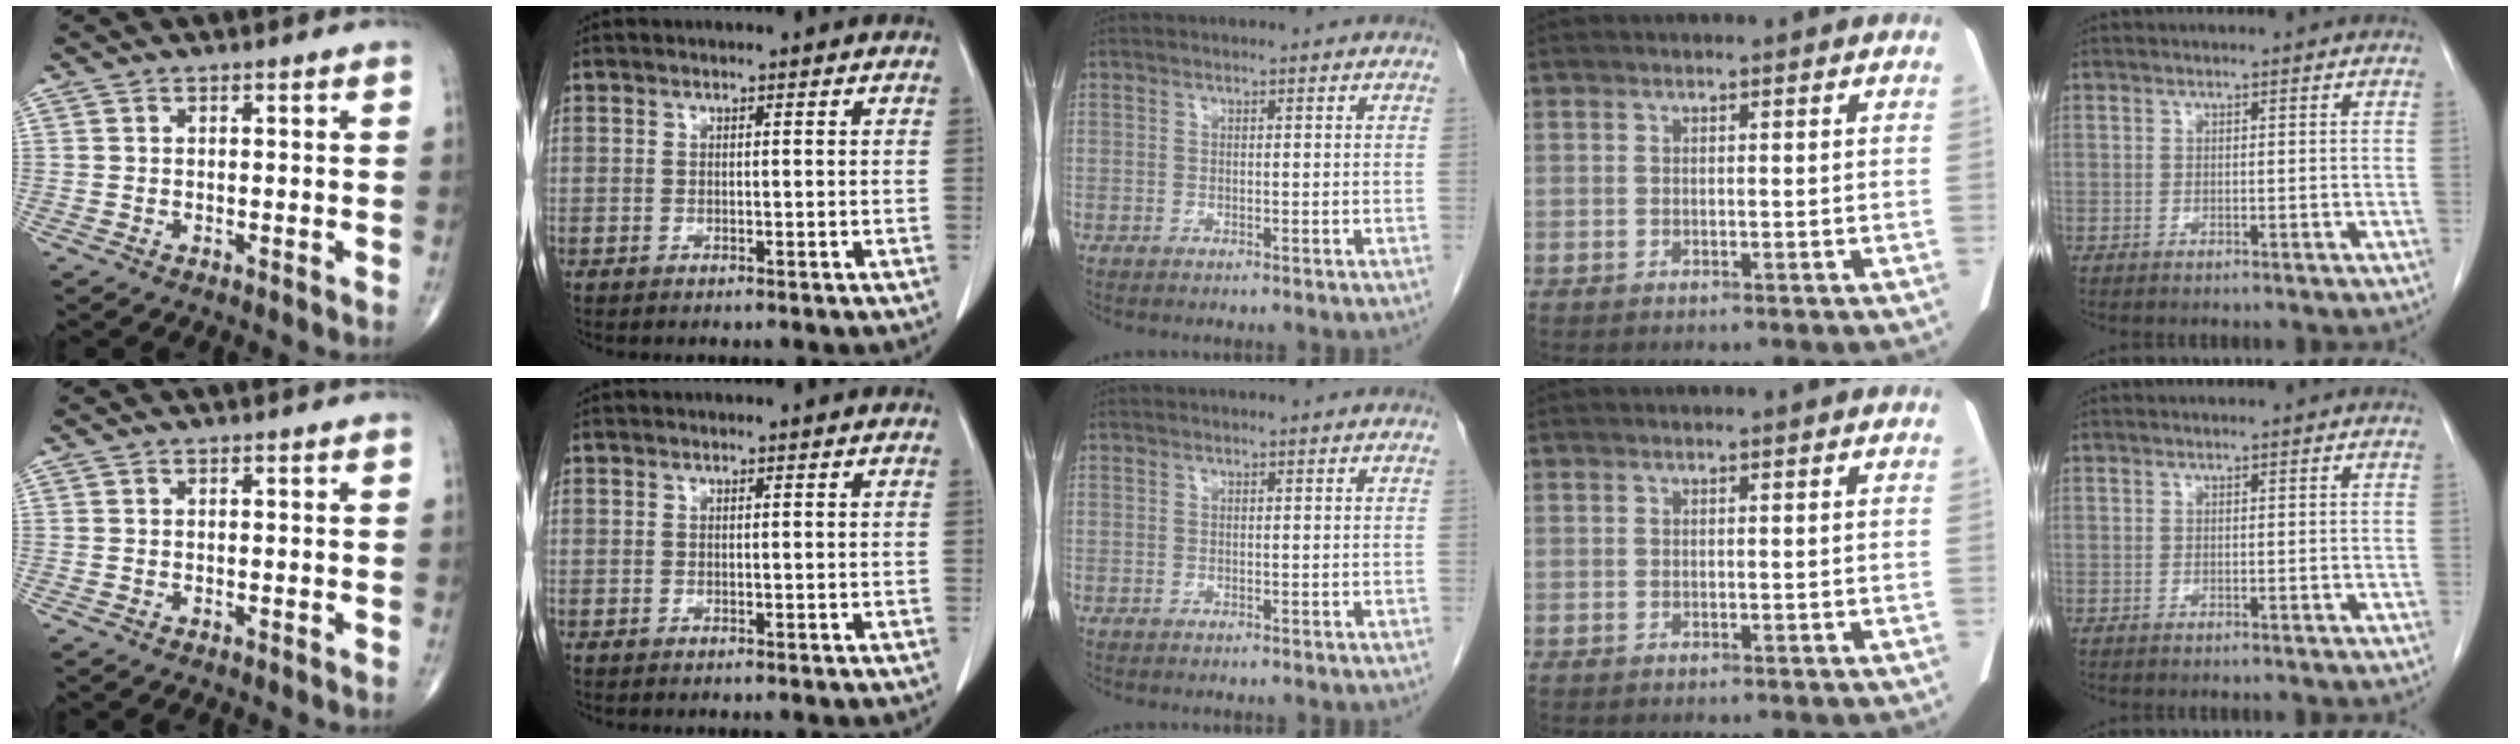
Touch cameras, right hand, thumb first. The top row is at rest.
{}